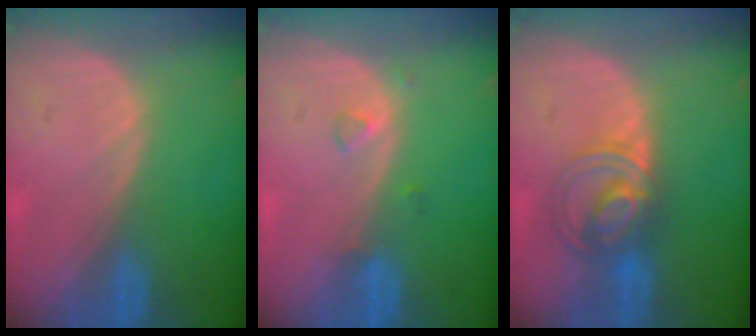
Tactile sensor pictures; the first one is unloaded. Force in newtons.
{"total": 1.5, "press": 1.5, "slide": 0.1}
{"total": 6.1, "press": 6.0, "slide": 1.1}